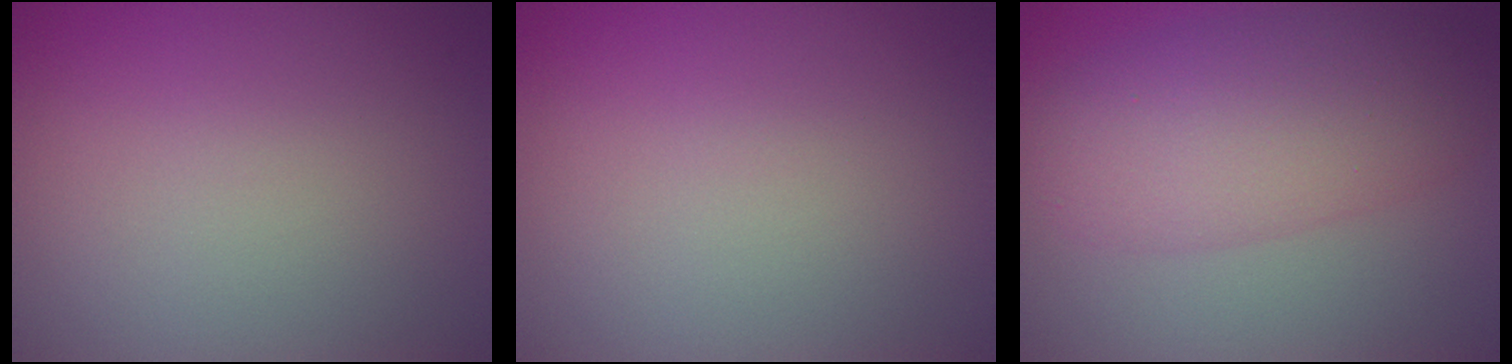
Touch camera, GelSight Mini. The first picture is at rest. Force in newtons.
{"total": 0.0}
{"total": 6.9, "press": 6.9, "slide": 0.1}